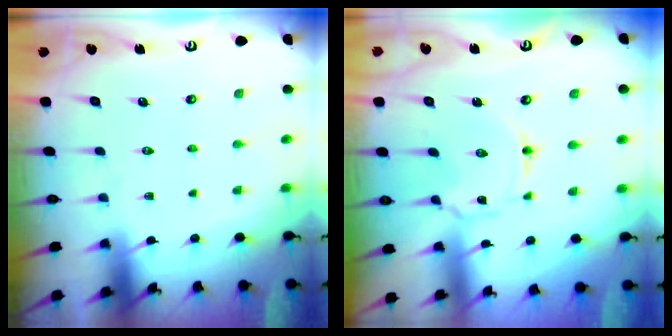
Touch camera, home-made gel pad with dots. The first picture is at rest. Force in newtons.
{"total": 3.2, "press": 3.2, "slide": 0.3}